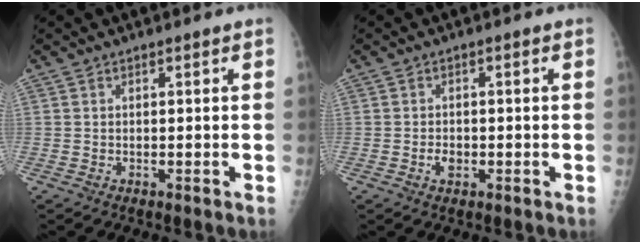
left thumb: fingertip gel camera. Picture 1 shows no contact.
{"total": 2.1, "force": [-0.7, 1.4, 1.4], "torque": [-0.018, 0.003, -0.012]}